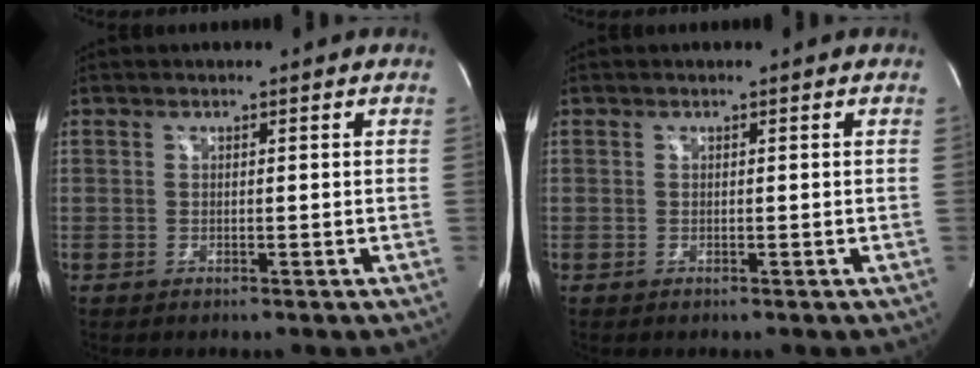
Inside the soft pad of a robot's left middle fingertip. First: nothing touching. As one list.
[{"total": 0.0}]